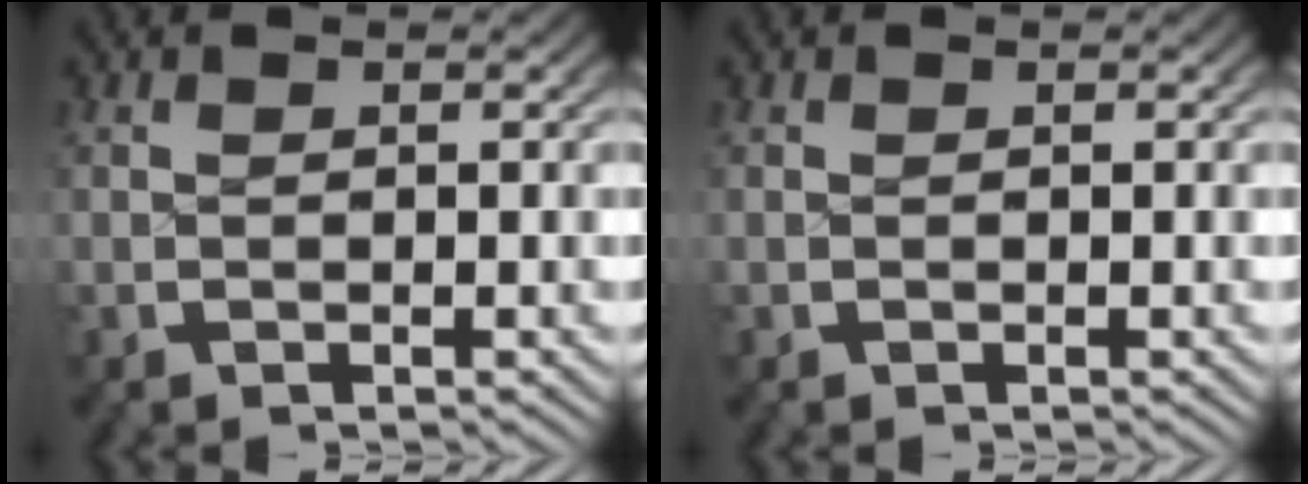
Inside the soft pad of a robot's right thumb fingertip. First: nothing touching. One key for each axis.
{"total": 0.0}